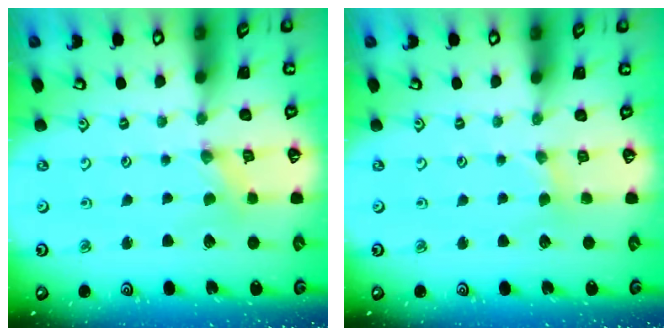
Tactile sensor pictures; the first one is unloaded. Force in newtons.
{"total": 1.3, "press": 1.2, "slide": 0.3}